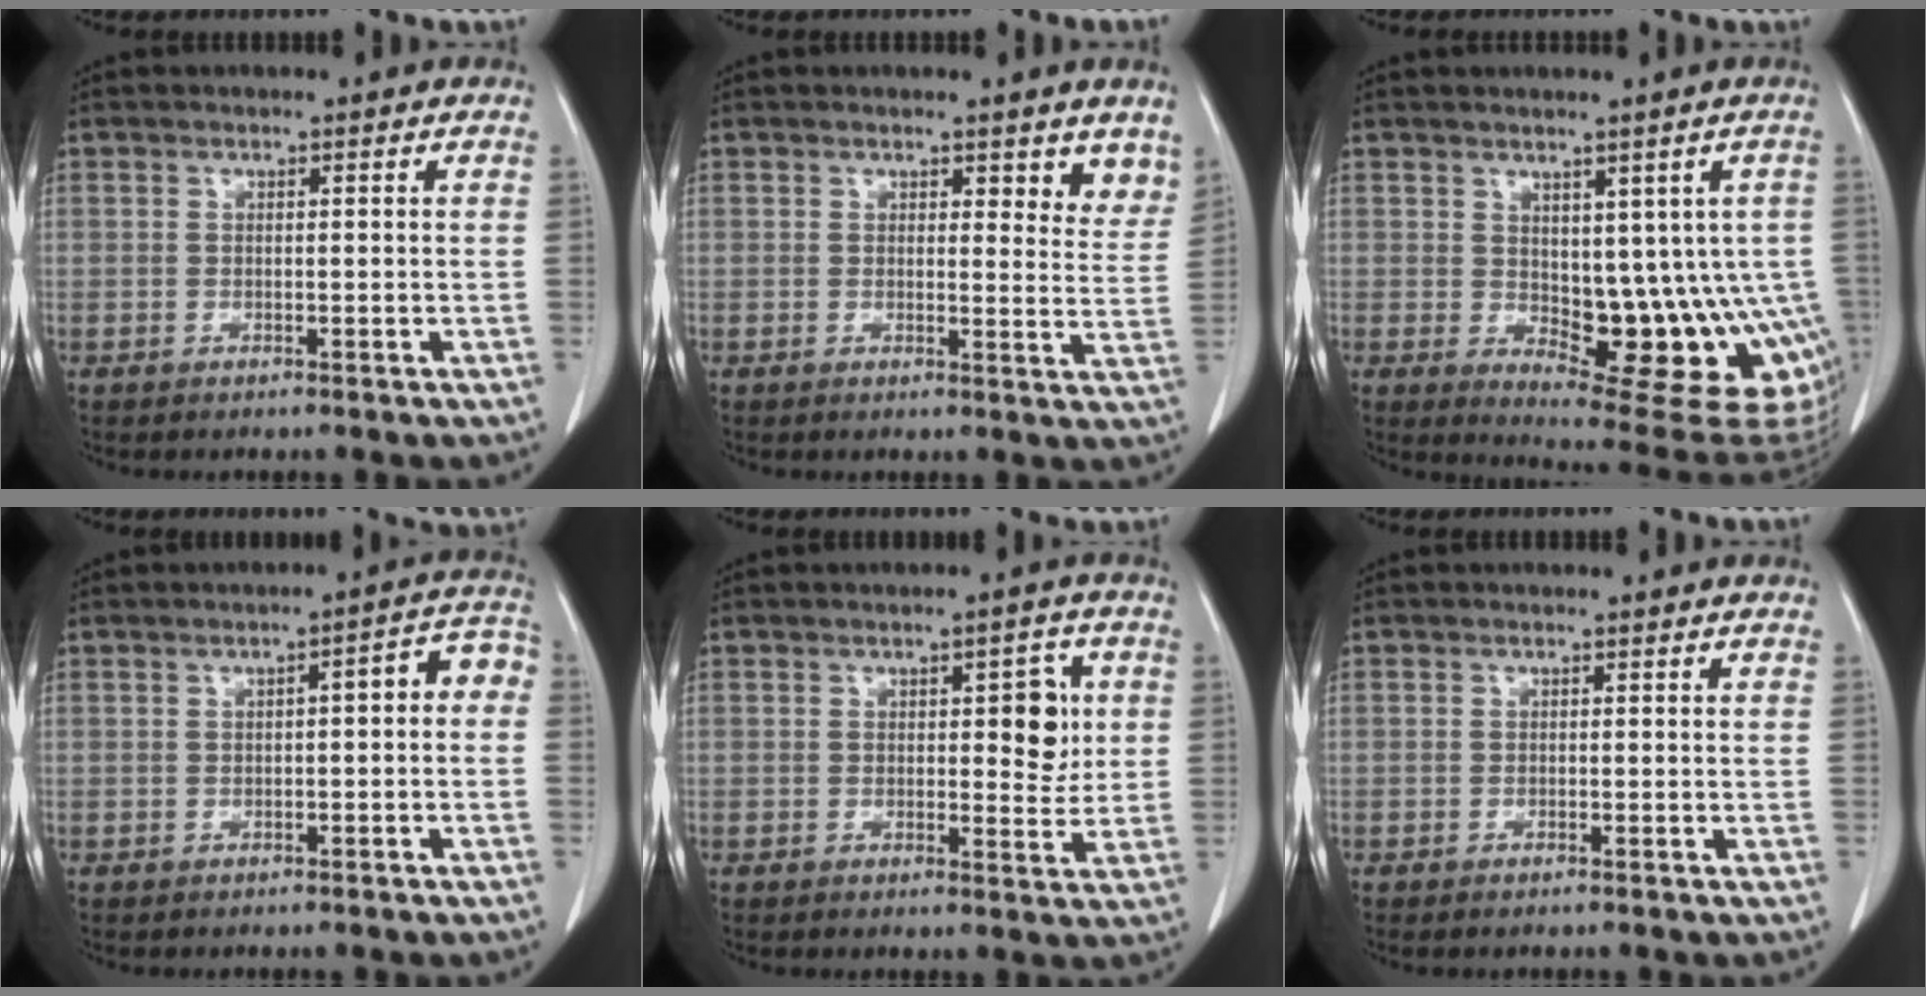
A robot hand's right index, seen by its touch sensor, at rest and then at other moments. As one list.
[{"total": 4.8, "force": [3.7, 1.9, 2.5], "torque": [-0.004, -0.020, 0.032]}, {"total": 15.1, "force": [-2.3, 7.1, 13.1], "torque": [-0.122, 0.000, -0.011]}, {"total": 4.8, "force": [-0.3, 1.5, 4.5], "torque": [-0.051, 0.031, -0.009]}, {"total": 5.6, "force": [1.1, 2.2, 5.1], "torque": [-0.059, 0.002, 0.013]}, {"total": 0.6, "force": [-0.5, 0.0, 0.3], "torque": [-0.011, -0.002, -0.008]}]